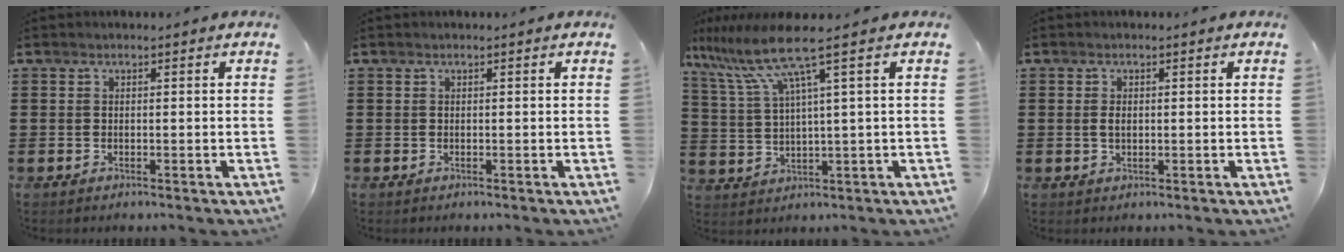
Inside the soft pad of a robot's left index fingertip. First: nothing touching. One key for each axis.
{"total": 0.0}
{"total": 8.2, "fx": 4.4, "fy": -0.1, "fz": 6.9, "tx": -0.173, "ty": -0.027, "tz": 0.067}
{"total": 1.4, "fx": 0.1, "fy": 0.7, "fz": 1.2, "tx": -0.026, "ty": 0.004, "tz": 0.000}